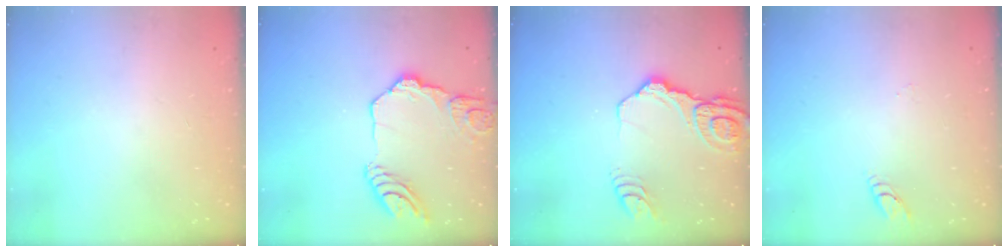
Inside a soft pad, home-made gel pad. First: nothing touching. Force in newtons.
{"total": 15.7, "press": 15.6, "slide": 2.0}
{"total": 14.6, "press": 14.5, "slide": 1.8}
{"total": 2.8, "press": 2.8, "slide": 0.3}